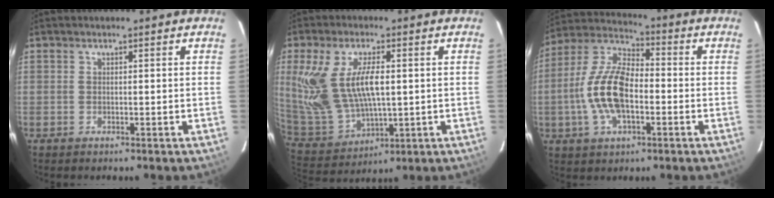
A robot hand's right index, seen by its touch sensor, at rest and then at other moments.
{"total": 16.1, "force": [3.0, 8.2, 13.6], "torque": [-0.277, -0.005, 0.079]}
{"total": 14.3, "force": [-2.8, 6.9, 12.2], "torque": [-0.257, 0.009, -0.056]}